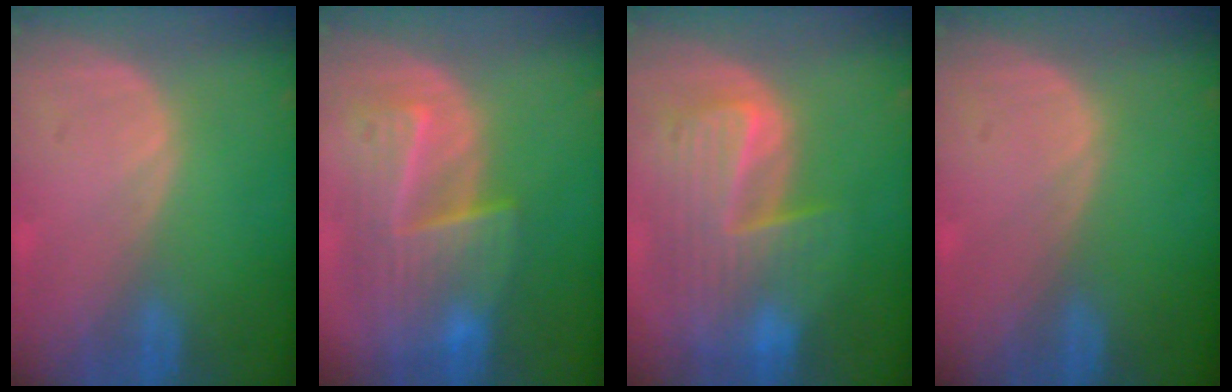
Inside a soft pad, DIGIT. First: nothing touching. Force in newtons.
{"total": 9.5, "press": 8.4, "slide": 4.4}
{"total": 10.0, "press": 8.7, "slide": 5.0}
{"total": 0.0}